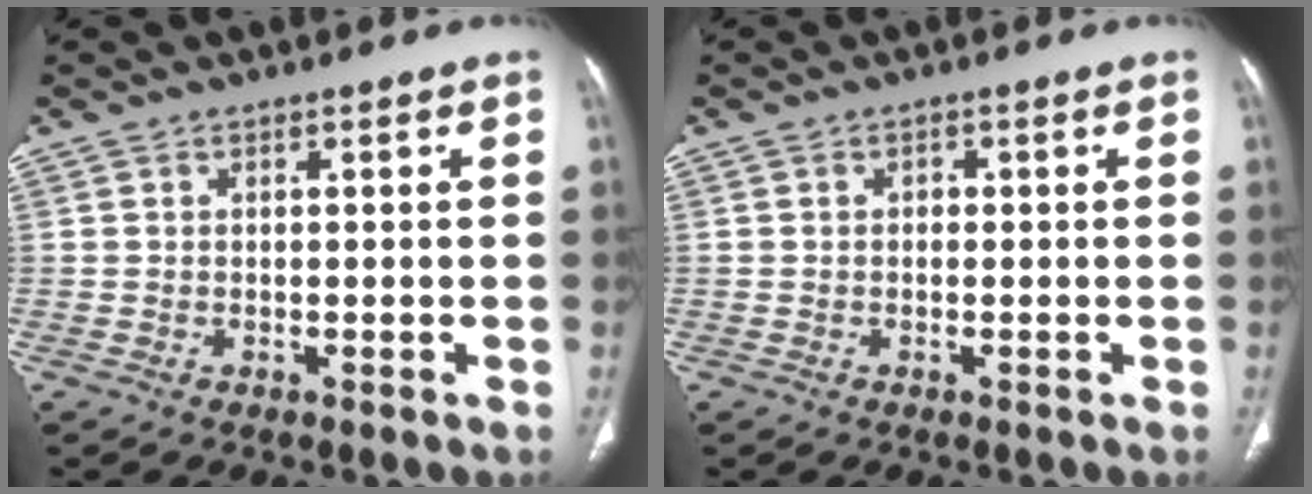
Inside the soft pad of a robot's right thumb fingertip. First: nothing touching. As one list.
[{"total": 0.8, "force": [-0.1, 0.7, 0.4], "torque": [-0.001, 0.004, -0.004]}]